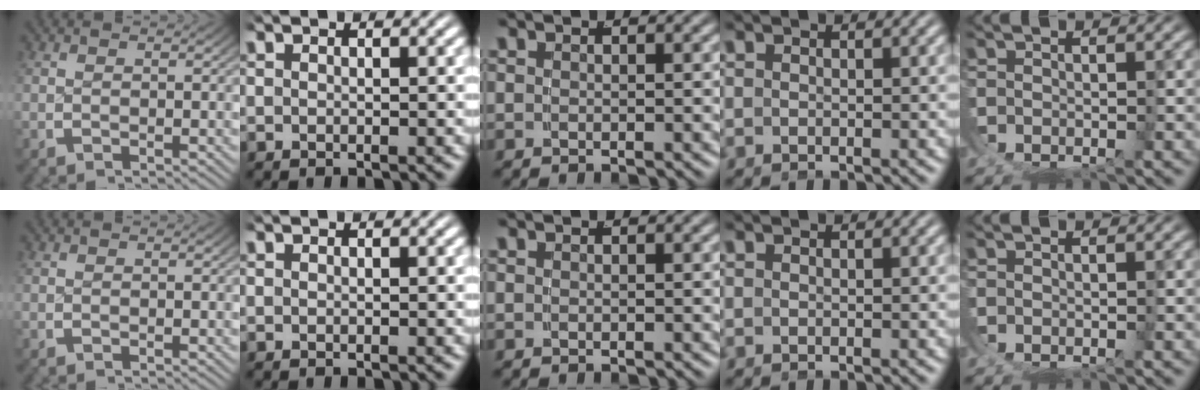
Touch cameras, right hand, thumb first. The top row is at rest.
{}